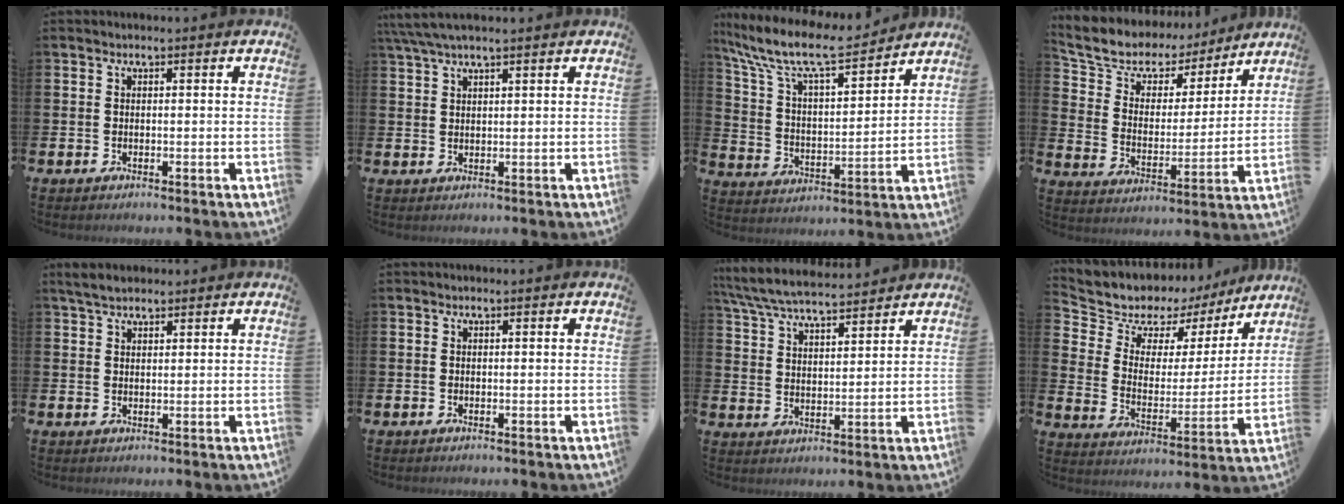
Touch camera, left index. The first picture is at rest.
{"total": 3.8, "force": [3.1, 0.5, 2.2], "torque": [-0.057, 0.000, 0.059]}
{"total": 11.3, "force": [9.7, 2.8, 5.1], "torque": [-0.145, -0.054, 0.168]}
{"total": 9.1, "force": [7.9, 4.2, 1.7], "torque": [-0.080, -0.052, 0.141]}
{"total": 3.4, "force": [3.0, 1.1, 1.2], "torque": [-0.022, -0.004, 0.054]}
{"total": 0.0}
{"total": 7.0, "force": [6.7, 0.9, 1.7], "torque": [-0.063, -0.031, 0.122]}
{"total": 7.9, "force": [6.8, 3.8, 1.1], "torque": [-0.070, -0.055, 0.118]}